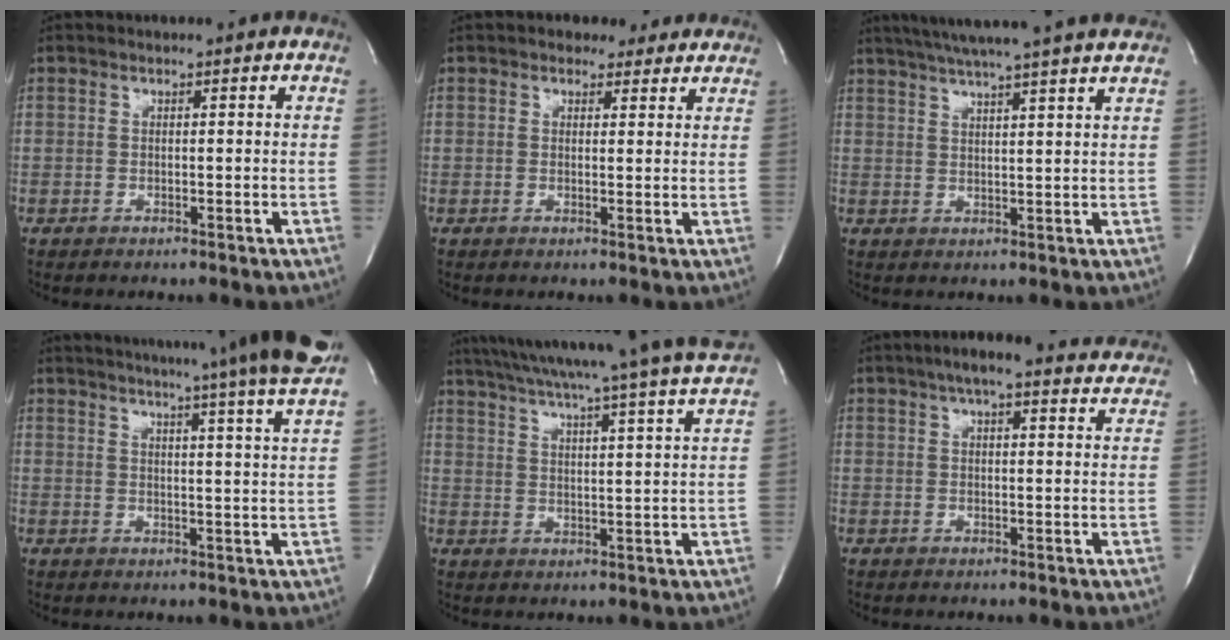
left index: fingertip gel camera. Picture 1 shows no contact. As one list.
[{"total": 3.7, "force": [2.9, 2.1, 0.7], "torque": [-0.004, 0.005, 0.028]}, {"total": 15.1, "force": [13.0, -1.1, 7.6], "torque": [-0.130, 0.006, 0.170]}, {"total": 22.6, "force": [19.5, -2.1, 11.3], "torque": [-0.181, -0.045, 0.243]}, {"total": 24.9, "force": [22.0, -1.9, 11.5], "torque": [-0.195, -0.037, 0.291]}, {"total": 15.7, "force": [13.5, 3.3, 7.4], "torque": [-0.098, 0.031, 0.166]}]